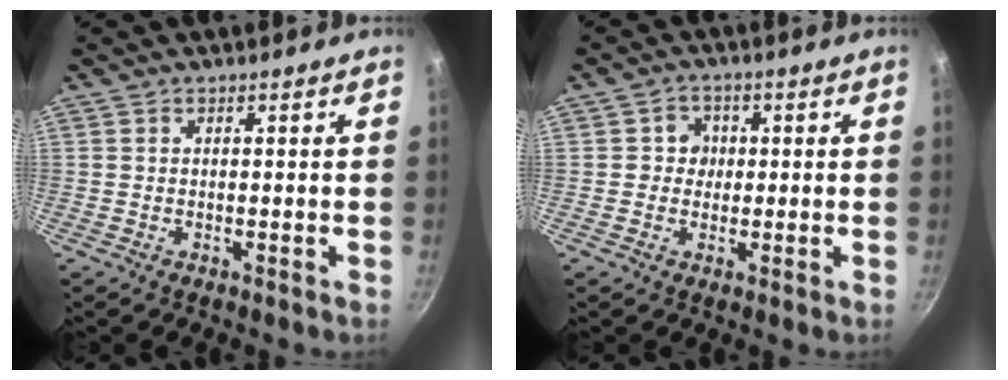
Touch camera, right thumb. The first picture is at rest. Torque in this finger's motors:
{"motor_torque": [0.20, 0.83, -0.06, 0.32, 0.11]}